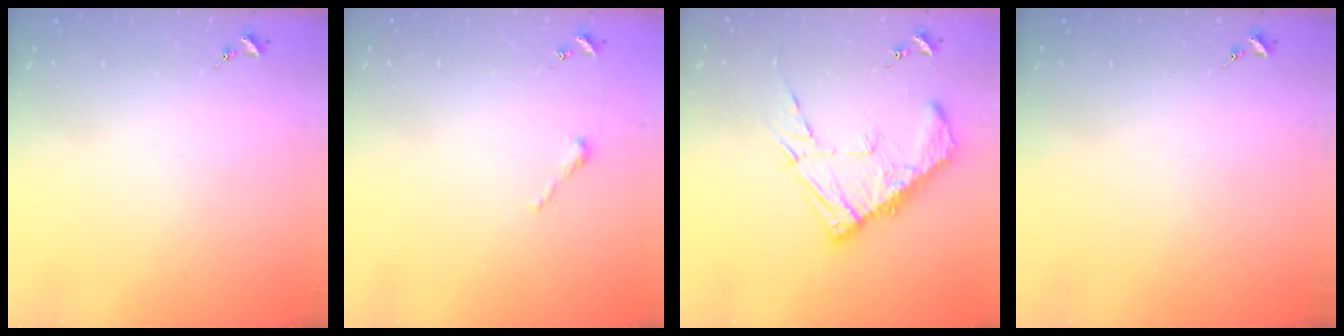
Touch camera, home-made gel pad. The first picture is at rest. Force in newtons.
{"total": 2.5, "press": 2.5, "slide": 0.2}
{"total": 15.9, "press": 15.8, "slide": 1.5}
{"total": 0.0}